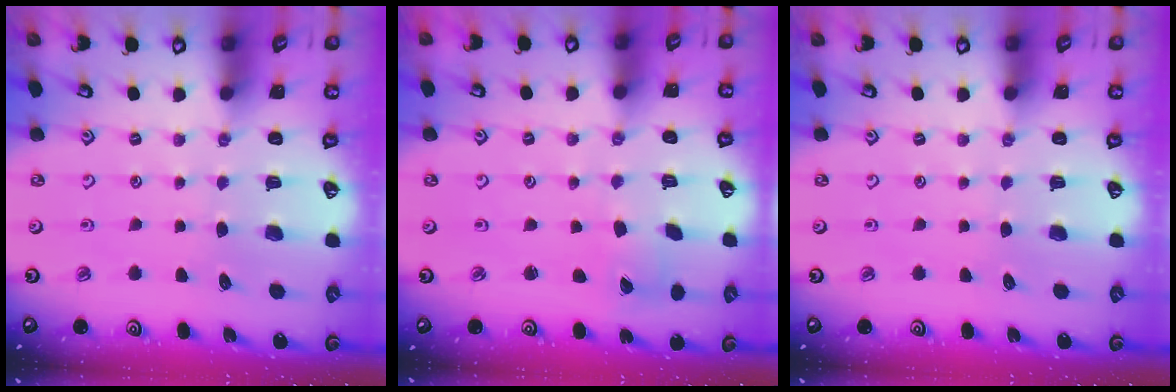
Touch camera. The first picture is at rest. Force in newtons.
{"total": 2.8, "press": 2.8, "slide": 0.1}
{"total": 0.0}